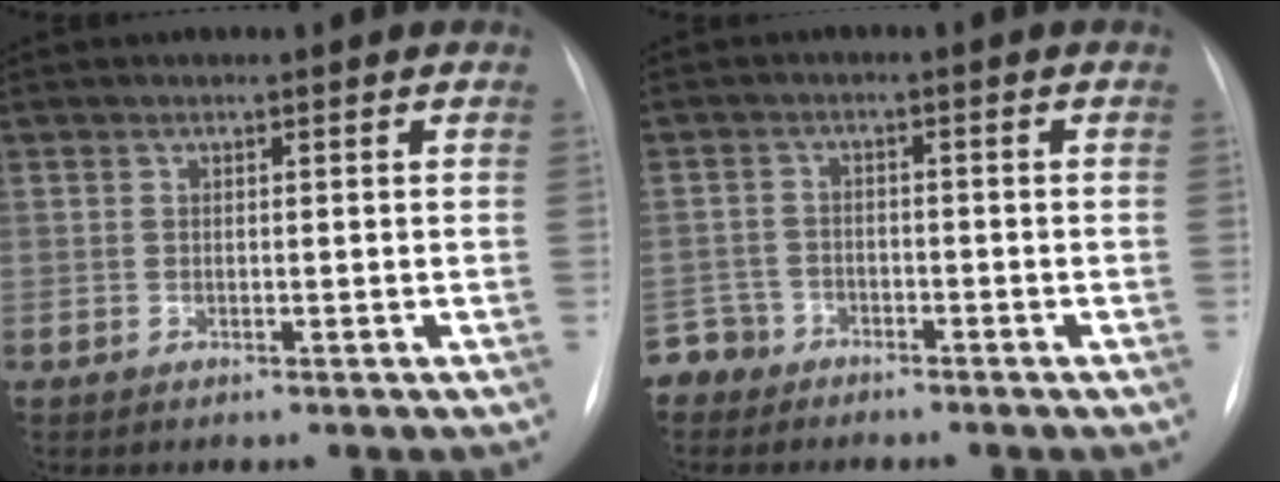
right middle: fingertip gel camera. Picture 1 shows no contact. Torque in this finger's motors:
{"motor_torque": [0.66, -0.62, 0.06, -0.01]}